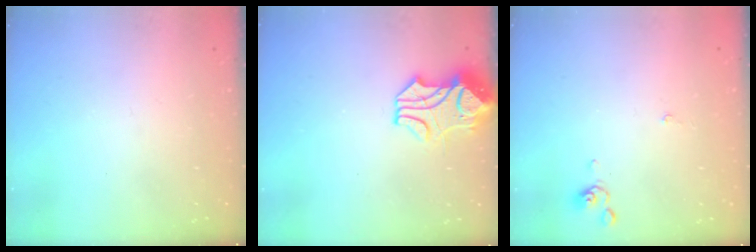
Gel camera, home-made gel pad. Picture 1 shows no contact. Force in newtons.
{"total": 2.2, "press": 1.9, "slide": 1.1}
{"total": 0.0}